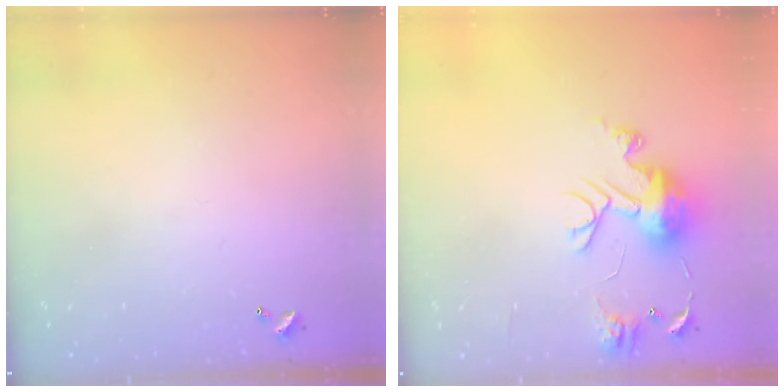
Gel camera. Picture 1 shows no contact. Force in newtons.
{"total": 10.8, "press": 10.8, "slide": 1.2}